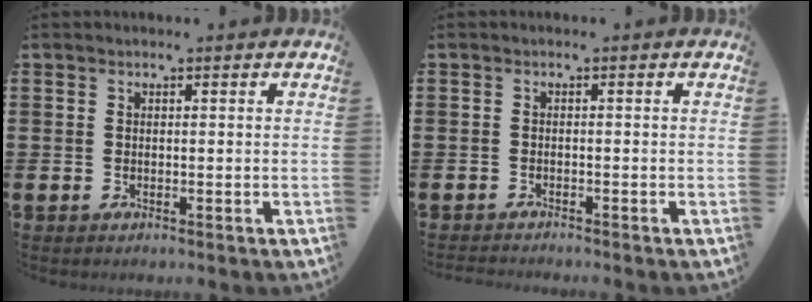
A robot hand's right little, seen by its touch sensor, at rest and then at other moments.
{"total": 0.8, "force": [-0.8, -0.1, 0.0], "torque": [-0.002, -0.001, -0.017]}